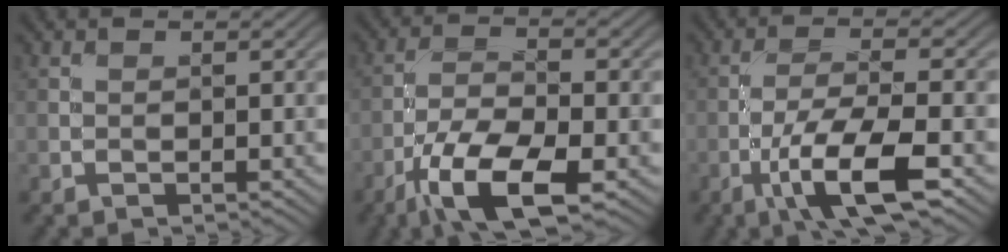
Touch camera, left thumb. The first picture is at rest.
{"total": 10.9, "force": [-6.0, 3.8, 8.2], "torque": [-0.160, -0.009, -0.120]}
{"total": 9.2, "force": [-4.4, 2.1, 7.7], "torque": [-0.143, 0.005, -0.090]}